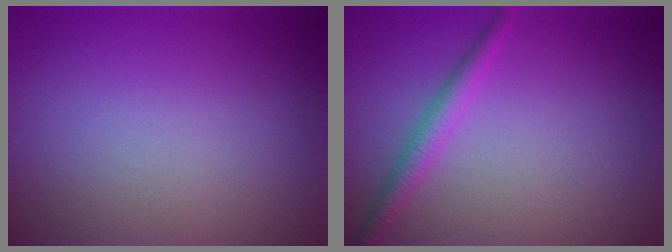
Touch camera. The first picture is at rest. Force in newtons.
{"total": 2.1, "press": 2.1, "slide": 0.1}